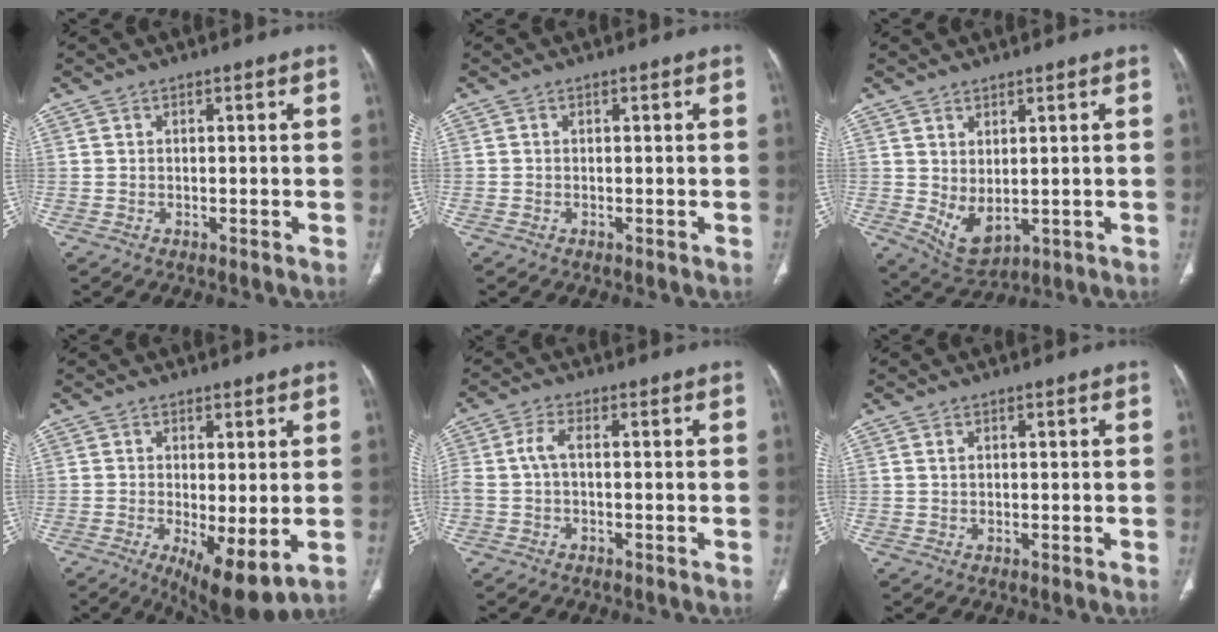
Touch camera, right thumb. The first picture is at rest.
{"total": 0.0}
{"total": 6.4, "force": [0.1, 3.5, 5.3], "torque": [-0.086, -0.011, 0.026]}
{"total": 9.3, "force": [-2.1, 3.3, 8.5], "torque": [-0.135, -0.021, -0.021]}
{"total": 3.4, "force": [-0.3, 1.3, 3.1], "torque": [-0.080, 0.009, -0.011]}
{"total": 0.7, "force": [0.3, 0.4, 0.5], "torque": [-0.010, 0.001, 0.006]}